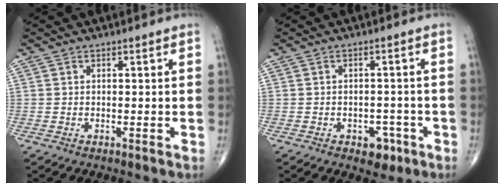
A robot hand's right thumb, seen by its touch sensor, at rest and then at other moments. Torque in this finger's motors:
{"motor_torque": [2.71, 0.85, 0.06, -0.36, 0.00]}